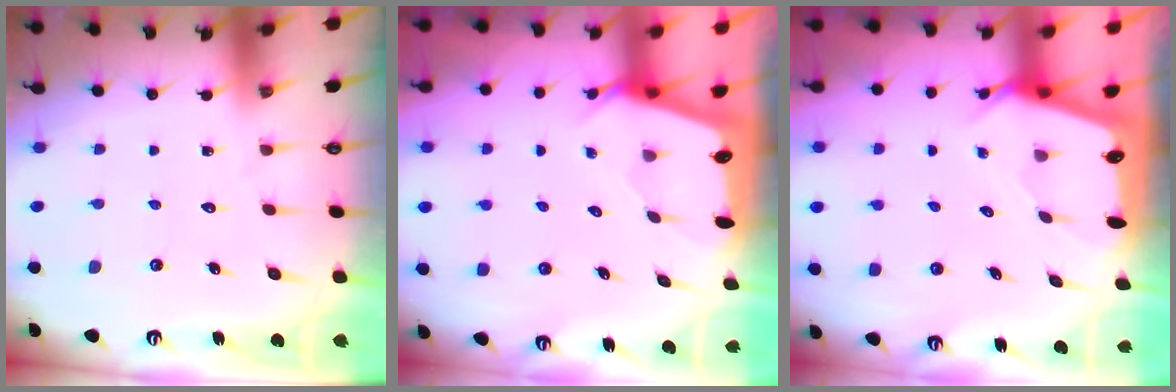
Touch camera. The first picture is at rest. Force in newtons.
{"total": 2.3, "press": 2.3, "slide": 0.3}
{"total": 2.4, "press": 2.4, "slide": 0.2}